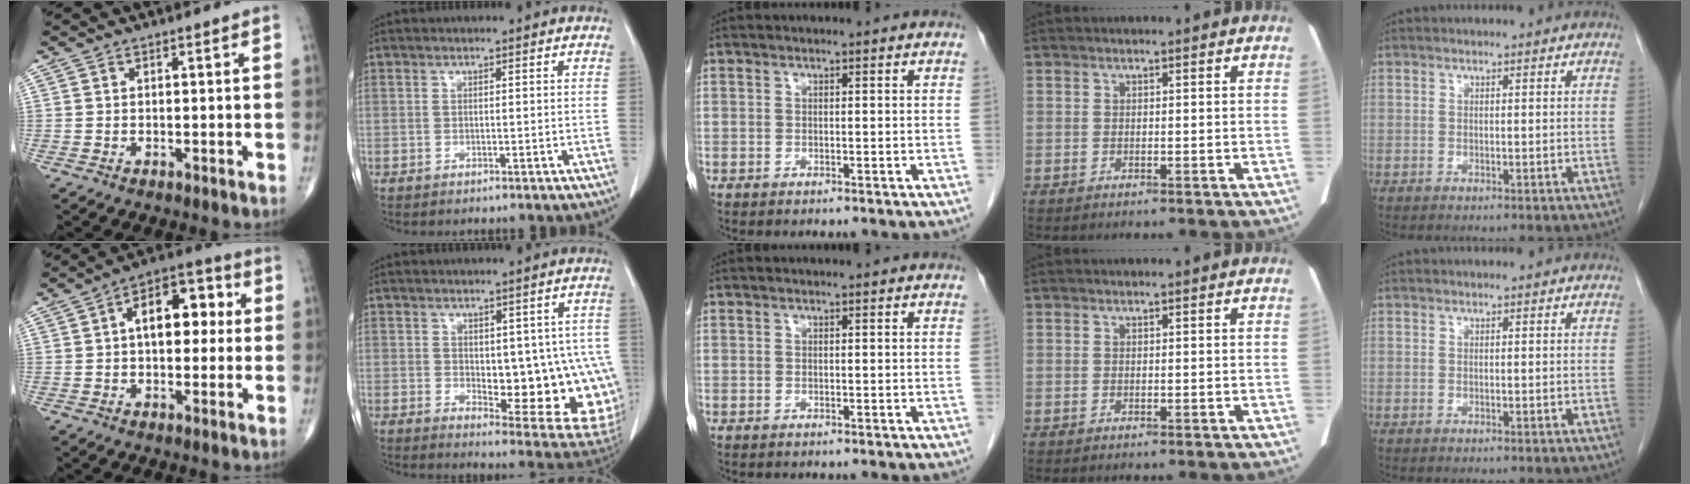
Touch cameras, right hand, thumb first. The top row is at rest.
{"thumb": {"total": 12.0, "force": [1.7, 6.9, 9.7], "torque": [-0.117, 0.030, 0.016]}, "index": {"total": 15.9, "force": [-1.6, 6.3, 14.5], "torque": [-0.123, 0.005, 0.004]}}